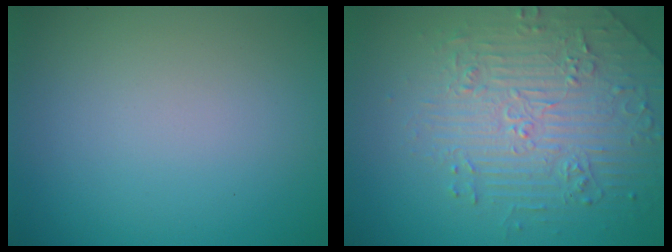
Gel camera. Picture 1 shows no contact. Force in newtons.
{"total": 4.3, "press": 4.1, "slide": 1.1}